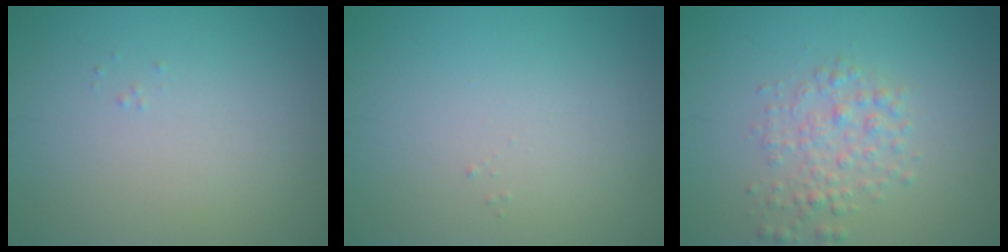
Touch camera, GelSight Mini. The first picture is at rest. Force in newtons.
{"total": 0.0}
{"total": 2.5, "press": 2.5, "slide": 0.1}